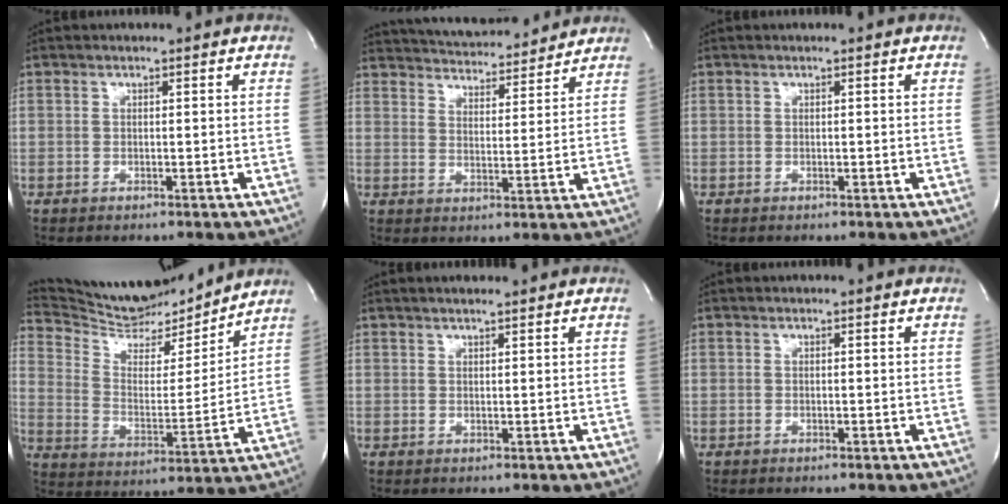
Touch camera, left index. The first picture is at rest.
{"total": 15.0, "force": [14.1, 2.6, 4.4], "torque": [-0.072, 0.019, 0.205]}
{"total": 0.0}
{"total": 16.4, "force": [15.8, 2.1, 3.8], "torque": [-0.077, -0.008, 0.260]}
{"total": 2.2, "force": [1.8, 0.1, 1.2], "torque": [-0.020, 0.010, 0.027]}
{"total": 0.0}